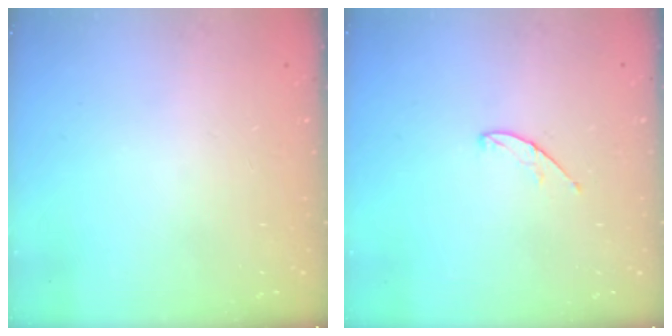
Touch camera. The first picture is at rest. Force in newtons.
{"total": 4.4, "press": 4.3, "slide": 0.3}